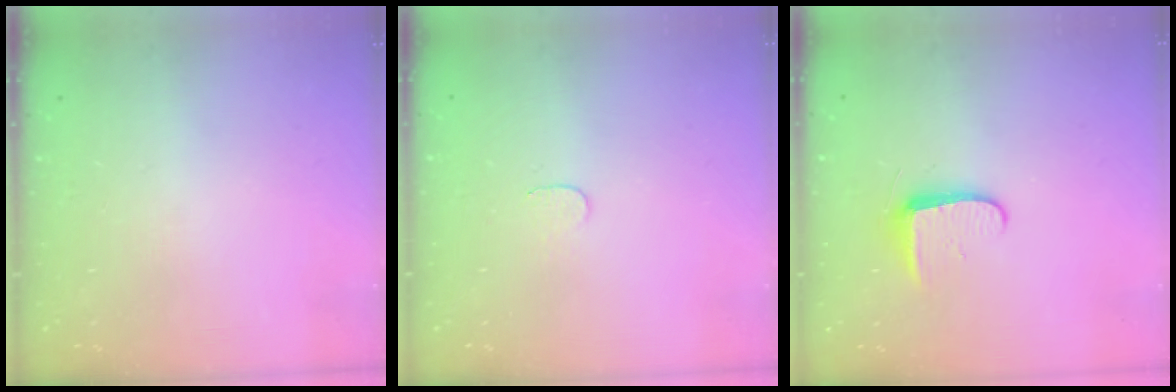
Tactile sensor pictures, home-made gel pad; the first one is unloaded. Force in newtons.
{"total": 3.0, "press": 3.0, "slide": 0.3}
{"total": 7.1, "press": 7.0, "slide": 0.9}